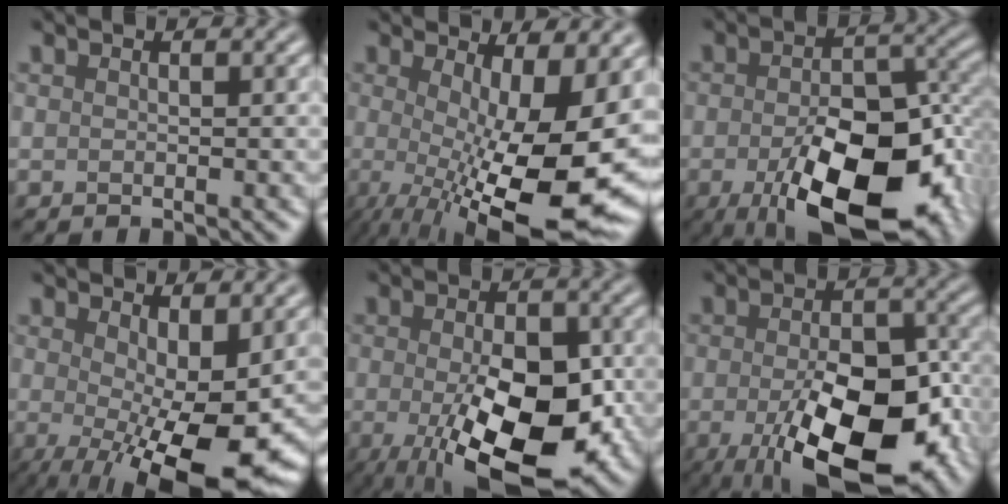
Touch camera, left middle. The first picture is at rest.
{"total": 14.7, "force": [-1.7, 4.6, 13.8], "torque": [-0.190, -0.011, -0.008]}
{"total": 13.4, "force": [-5.3, 6.4, 10.4], "torque": [-0.171, -0.025, -0.068]}
{"total": 10.7, "force": [-2.0, 3.1, 10.1], "torque": [-0.152, -0.010, -0.019]}
{"total": 11.6, "force": [-2.8, 5.1, 9.9], "torque": [-0.149, -0.010, -0.039]}
{"total": 12.0, "force": [-4.5, 5.3, 9.7], "torque": [-0.169, -0.018, -0.060]}